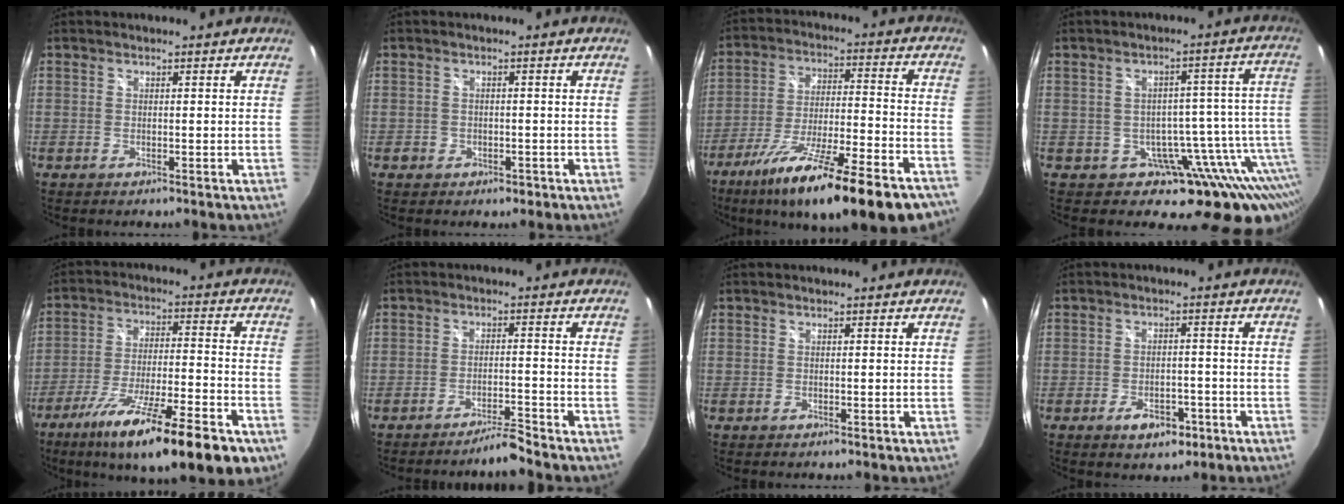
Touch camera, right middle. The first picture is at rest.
{"total": 2.1, "force": [-0.9, 1.8, 0.6], "torque": [-0.012, -0.002, -0.013]}
{"total": 26.5, "force": [-19.5, 4.8, 17.3], "torque": [-0.289, -0.066, -0.287]}
{"total": 16.0, "force": [-4.7, 10.6, 11.0], "torque": [-0.132, 0.004, -0.051]}
{"total": 21.4, "force": [-13.3, 3.8, 16.3], "torque": [-0.274, -0.051, -0.208]}
{"total": 4.0, "force": [-3.9, -0.6, 1.0], "torque": [-0.031, 0.001, -0.068]}
{"total": 0.0}
{"total": 5.5, "force": [-3.0, 3.1, 3.4], "torque": [-0.071, 0.000, -0.038]}